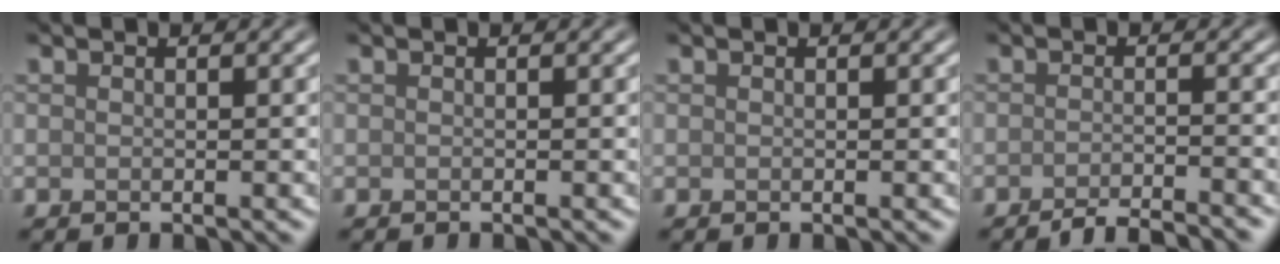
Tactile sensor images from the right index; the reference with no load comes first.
{"total": 0.7, "force": [-0.6, 0.1, 0.3], "torque": [0.003, 0.000, -0.010]}
{"total": 0.0}
{"total": 3.7, "force": [-3.1, 0.5, 1.8], "torque": [-0.016, 0.005, -0.056]}